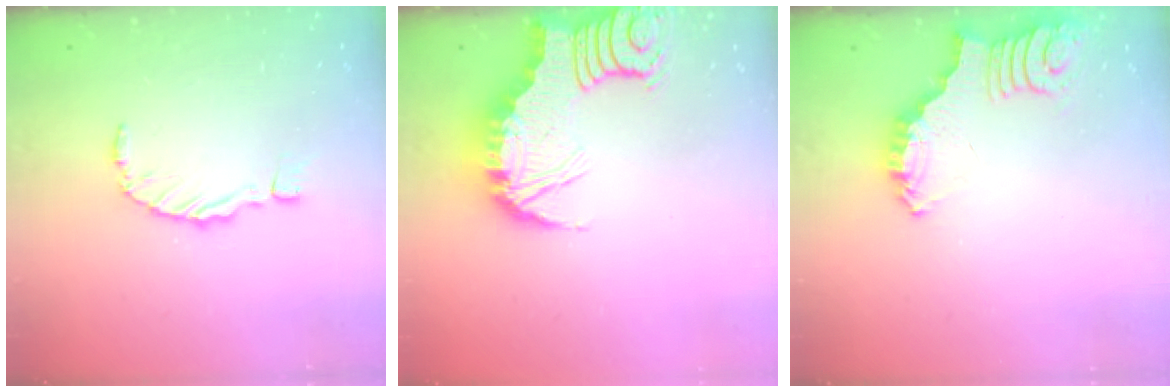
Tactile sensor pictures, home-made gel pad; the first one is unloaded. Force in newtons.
{"total": 5.6, "press": 5.5, "slide": 0.7}
{"total": 2.6, "press": 2.6, "slide": 0.5}